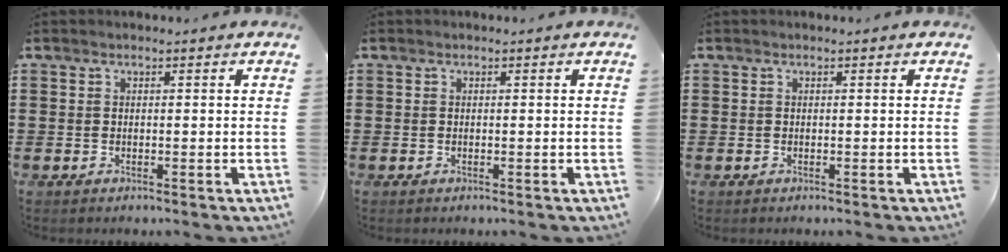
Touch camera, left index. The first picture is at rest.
{"total": 0.0}
{"total": 0.0}